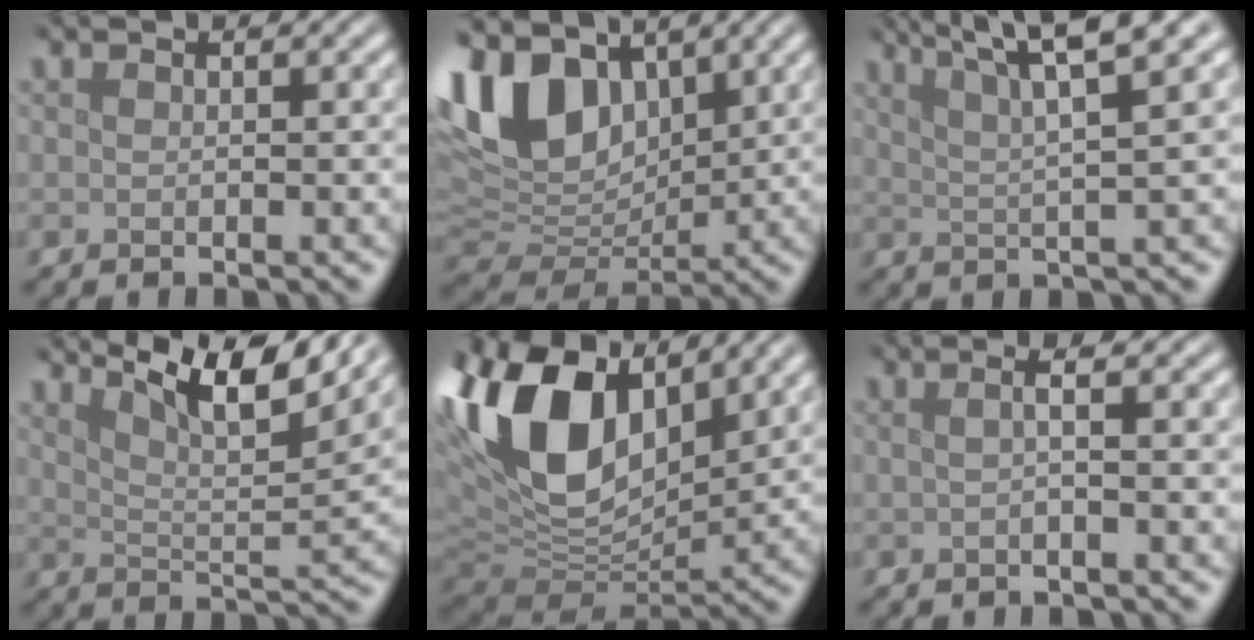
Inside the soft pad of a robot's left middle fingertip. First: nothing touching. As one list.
[{"total": 10.5, "force": [4.7, 6.7, 6.5], "torque": [-0.151, 0.012, 0.082]}, {"total": 7.2, "force": [4.5, 1.0, 5.5], "torque": [-0.085, 0.016, 0.068]}, {"total": 8.2, "force": [6.0, 1.8, 5.3], "torque": [-0.092, 0.002, 0.096]}, {"total": 14.2, "force": [5.9, 8.3, 9.9], "torque": [-0.226, 0.027, 0.106]}, {"total": 1.9, "force": [-0.1, 0.6, 1.8], "torque": [-0.023, 0.002, -0.007]}]